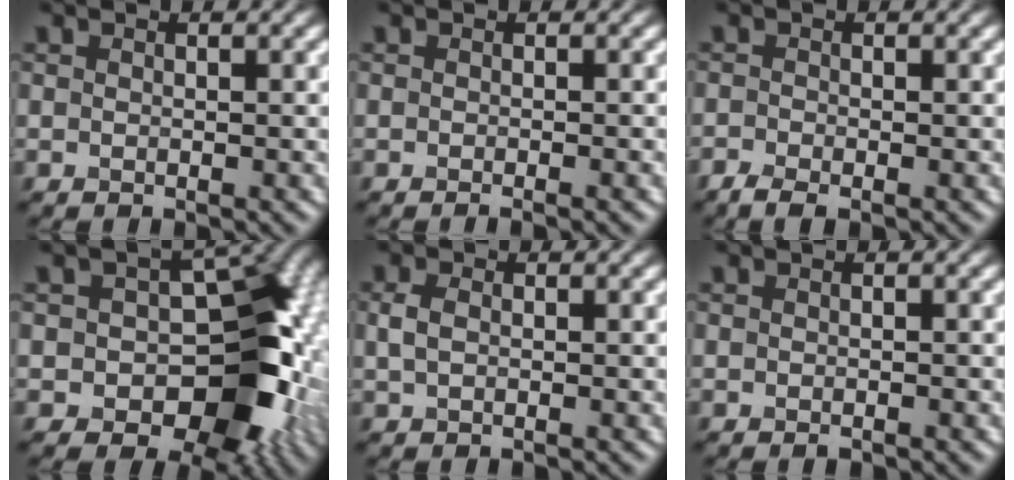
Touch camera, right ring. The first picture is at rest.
{"total": 1.4, "force": [-0.7, 0.3, 1.2], "torque": [-0.007, -0.003, -0.011]}
{"total": 1.6, "force": [-1.1, 0.5, 1.1], "torque": [-0.026, -0.007, -0.026]}
{"total": 11.0, "force": [-1.9, 7.2, 8.1], "torque": [-0.087, 0.000, -0.036]}
{"total": 1.4, "force": [0.1, 1.0, 1.0], "torque": [-0.025, 0.002, 0.001]}
{"total": 0.5, "force": [-0.4, 0.1, 0.4], "torque": [-0.004, 0.000, -0.005]}